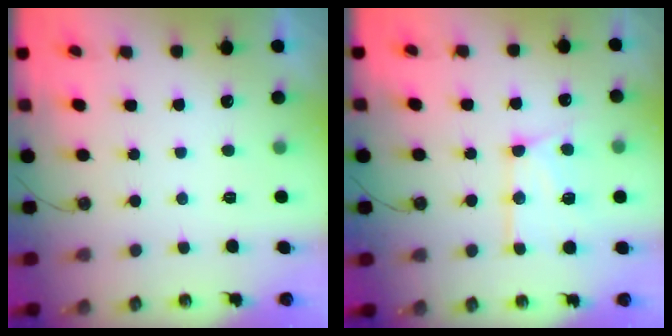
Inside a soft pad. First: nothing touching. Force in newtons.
{"total": 15.5, "press": 15.5, "slide": 1.2}